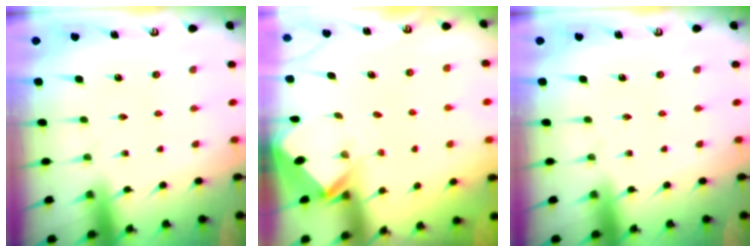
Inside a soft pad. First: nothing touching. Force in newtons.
{"total": 2.6, "press": 2.6, "slide": 0.2}
{"total": 0.0}